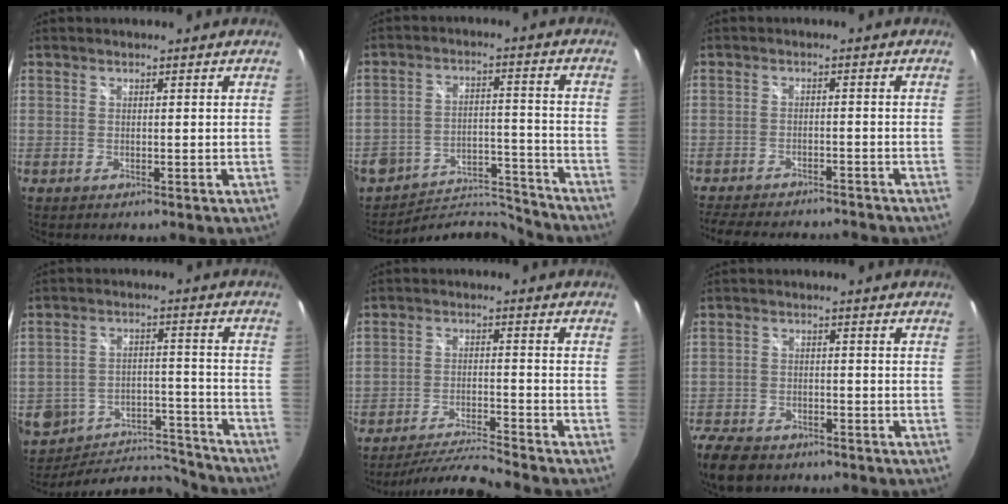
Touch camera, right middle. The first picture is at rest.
{"total": 11.8, "force": [-11.2, 3.8, 0.5], "torque": [-0.019, 0.023, -0.166]}
{"total": 13.8, "force": [-12.2, 3.5, 5.4], "torque": [-0.123, -0.013, -0.180]}
{"total": 12.7, "force": [-10.9, 6.0, 2.7], "torque": [-0.060, 0.015, -0.141]}
{"total": 8.5, "force": [-8.1, -1.2, 2.3], "torque": [-0.067, 0.000, -0.146]}
{"total": 10.9, "force": [-8.0, 5.9, 4.5], "torque": [-0.141, -0.021, -0.142]}